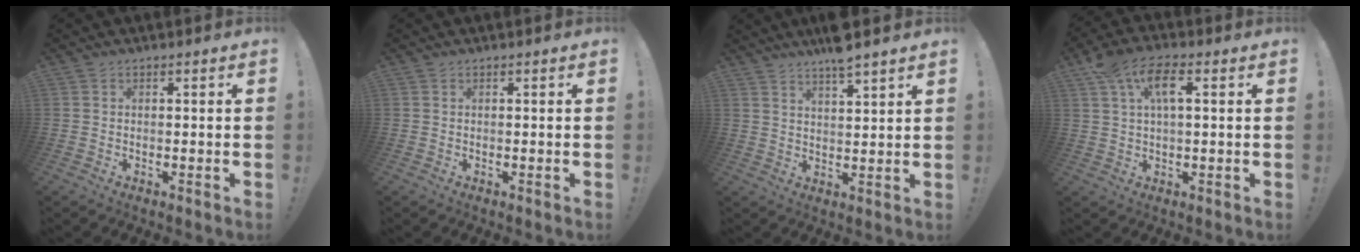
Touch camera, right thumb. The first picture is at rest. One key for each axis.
{"total": 0.0}
{"total": 6.3, "fx": 5.5, "fy": 0.2, "fz": 3.2, "tx": -0.051, "ty": -0.034, "tz": 0.094}
{"total": 9.4, "fx": 3.5, "fy": 4.3, "fz": 7.6, "tx": -0.143, "ty": 0.004, "tz": 0.064}